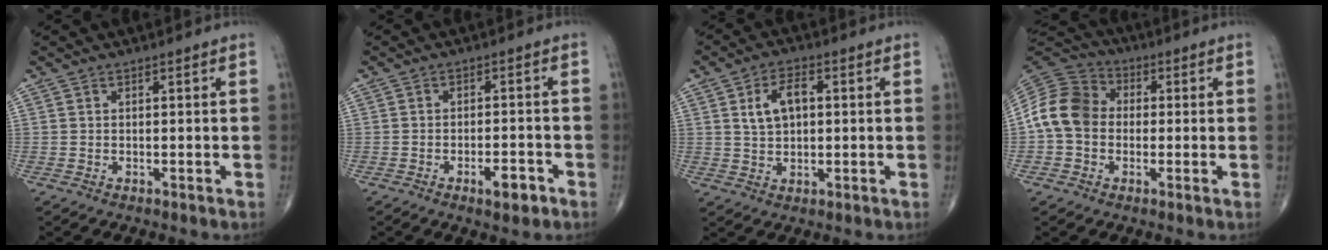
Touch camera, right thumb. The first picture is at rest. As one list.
[{"total": 4.4, "force": [-2.4, 1.6, 3.3], "torque": [-0.046, 0.011, -0.033]}, {"total": 6.6, "force": [1.4, 3.9, 5.1], "torque": [-0.086, 0.008, 0.024]}, {"total": 11.3, "force": [-0.4, 9.2, 6.5], "torque": [-0.116, 0.035, -0.021]}]